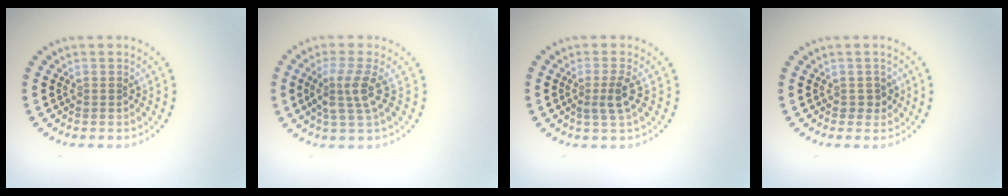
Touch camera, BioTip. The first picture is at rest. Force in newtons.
{"total": 2.8, "press": 2.1, "slide": 1.8}
{"total": 2.0, "press": 1.5, "slide": 1.3}
{"total": 1.1, "press": 1.0, "slide": 0.5}